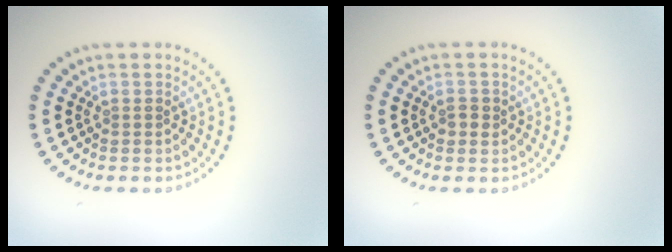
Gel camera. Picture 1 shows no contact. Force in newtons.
{"total": 1.2, "press": 1.2, "slide": 0.2}